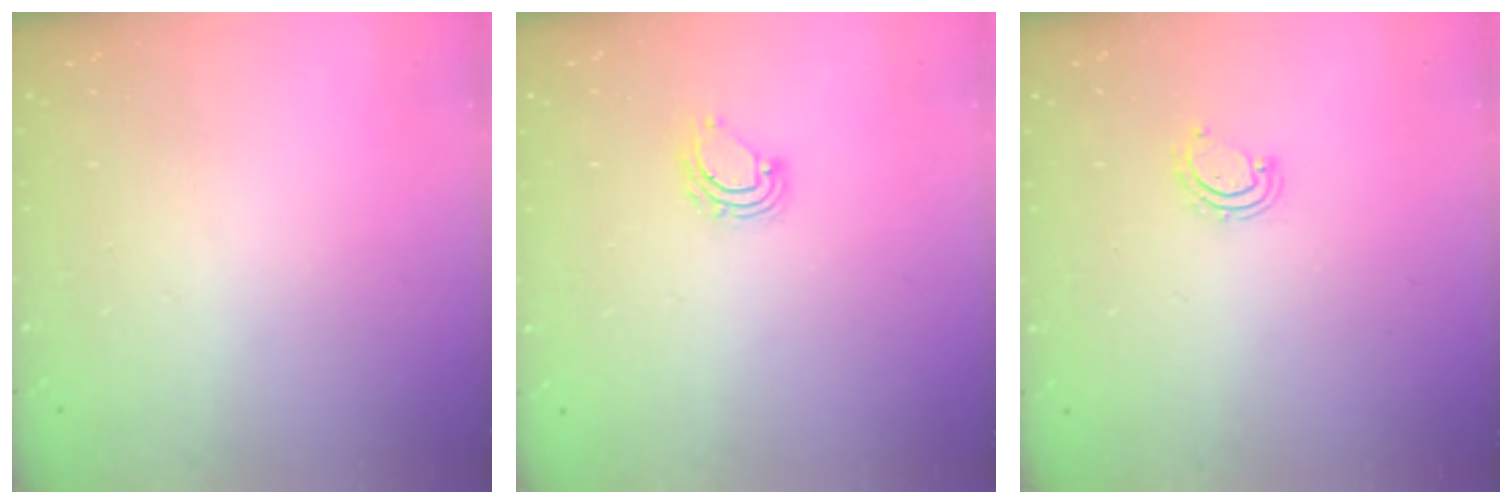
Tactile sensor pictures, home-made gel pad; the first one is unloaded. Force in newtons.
{"total": 4.0, "press": 4.0, "slide": 0.2}
{"total": 3.2, "press": 3.1, "slide": 0.2}